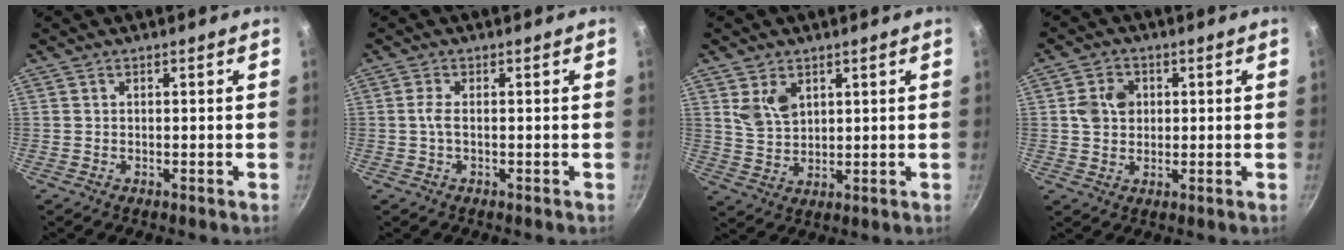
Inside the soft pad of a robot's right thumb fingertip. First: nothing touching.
{"total": 2.0, "force": [-0.3, 0.6, 1.9], "torque": [-0.052, 0.004, -0.008]}
{"total": 6.2, "force": [2.7, 4.1, 3.9], "torque": [-0.058, -0.018, 0.058]}
{"total": 5.6, "force": [0.8, 4.6, 3.1], "torque": [-0.037, 0.006, 0.009]}